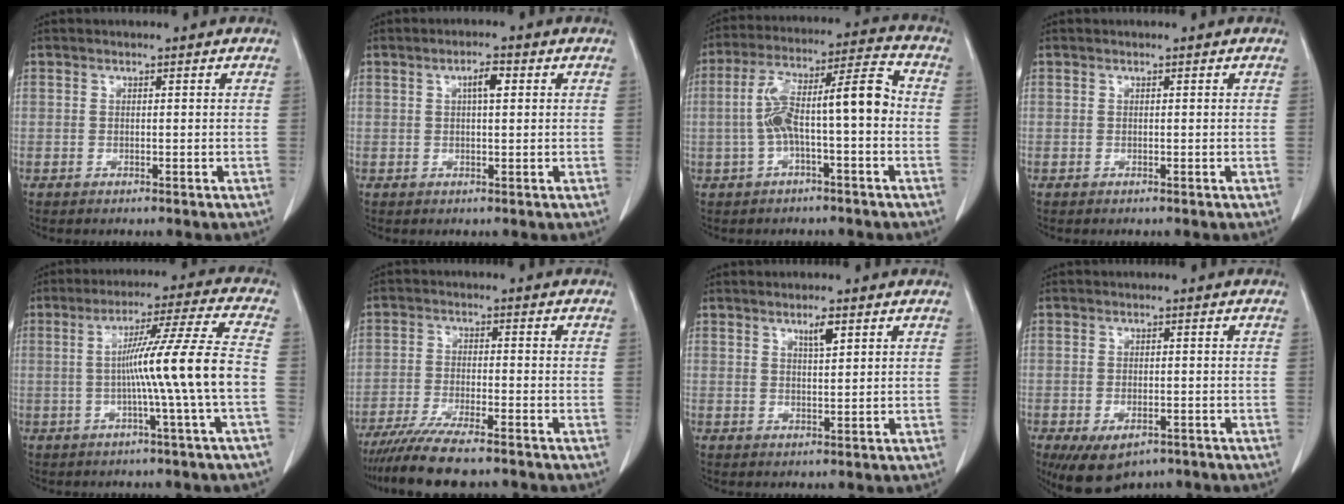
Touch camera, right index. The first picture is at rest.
{"total": 2.8, "force": [0.9, 0.7, 2.6], "torque": [-0.044, 0.003, 0.014]}
{"total": 11.7, "force": [-1.1, 2.1, 11.5], "torque": [-0.204, 0.044, -0.019]}
{"total": 0.0}
{"total": 11.9, "force": [-1.8, -2.4, 11.5], "torque": [-0.189, 0.008, -0.028]}
{"total": 10.4, "force": [-8.7, 1.1, 5.6], "torque": [-0.088, -0.023, -0.141]}
{"total": 2.7, "force": [1.6, 0.4, 2.1], "torque": [-0.037, -0.003, 0.027]}
{"total": 7.4, "force": [-4.7, 3.9, 4.2], "torque": [-0.065, -0.006, -0.067]}